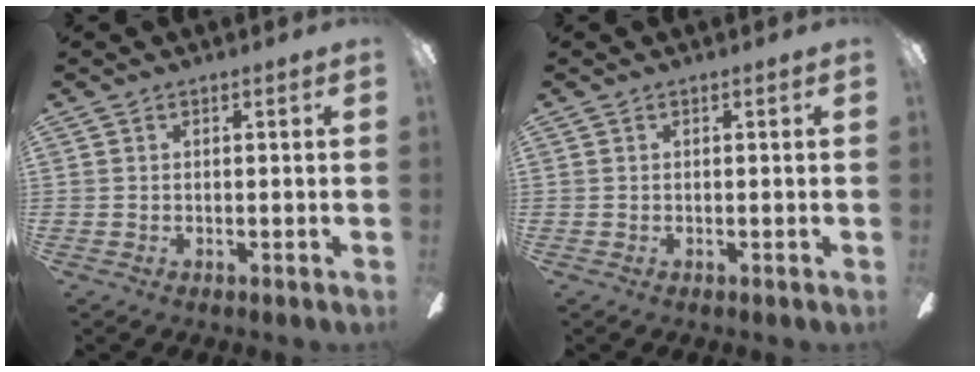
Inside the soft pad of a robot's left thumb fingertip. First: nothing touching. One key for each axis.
{"total": 0.0}